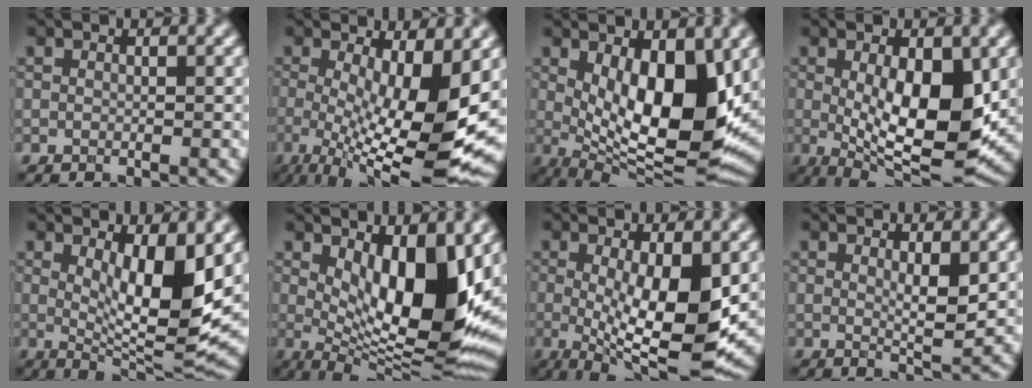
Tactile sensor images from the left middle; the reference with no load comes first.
{"total": 11.8, "force": [-0.9, 3.5, 11.2], "torque": [-0.172, -0.021, -0.009]}
{"total": 11.7, "force": [1.7, 4.5, 10.6], "torque": [-0.155, -0.020, 0.033]}
{"total": 10.4, "force": [-0.2, 3.9, 9.6], "torque": [-0.153, -0.018, 0.005]}
{"total": 8.8, "force": [1.6, 2.6, 8.2], "torque": [-0.125, -0.024, 0.036]}
{"total": 12.7, "force": [2.5, 4.7, 11.5], "torque": [-0.151, -0.022, 0.043]}
{"total": 10.2, "force": [-0.6, 3.0, 9.8], "torque": [-0.163, -0.026, -0.003]}
{"total": 2.6, "force": [0.8, 0.5, 2.4], "torque": [-0.041, -0.009, 0.016]}